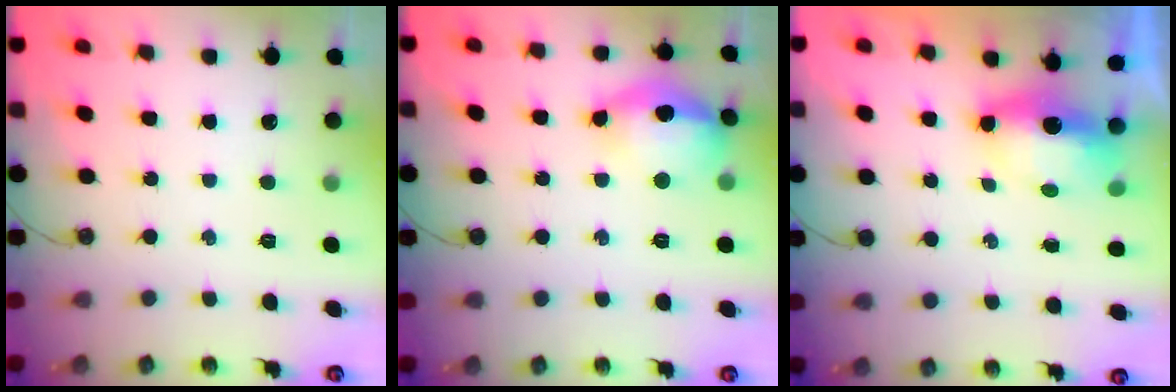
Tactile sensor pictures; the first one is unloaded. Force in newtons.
{"total": 15.2, "press": 15.0, "slide": 1.9}
{"total": 6.6, "press": 6.6, "slide": 0.6}